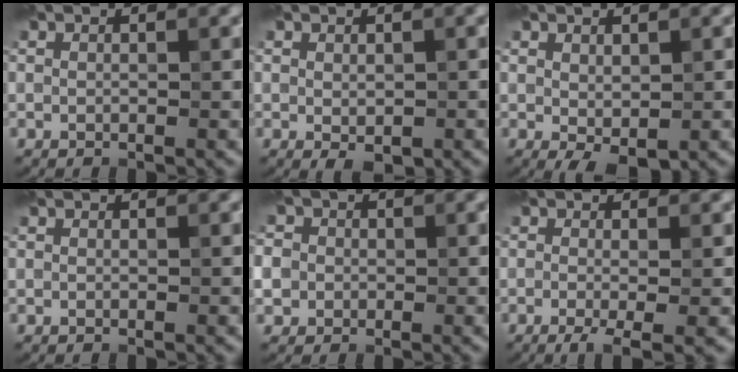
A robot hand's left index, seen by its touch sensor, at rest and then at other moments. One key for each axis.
{"total": 1.8, "fx": -0.4, "fy": 1.0, "fz": 1.5, "tx": -0.022, "ty": -0.009, "tz": -0.001}
{"total": 2.0, "fx": 0.0, "fy": 1.1, "fz": 1.7, "tx": -0.026, "ty": -0.006, "tz": 0.007}
{"total": 0.0}
{"total": 5.4, "fx": -0.1, "fy": 5.0, "fz": 2.1, "tx": -0.042, "ty": 0.023, "tz": -0.035}
{"total": 3.4, "fx": -1.1, "fy": 0.9, "fz": 3.1, "tx": -0.049, "ty": -0.009, "tz": -0.018}